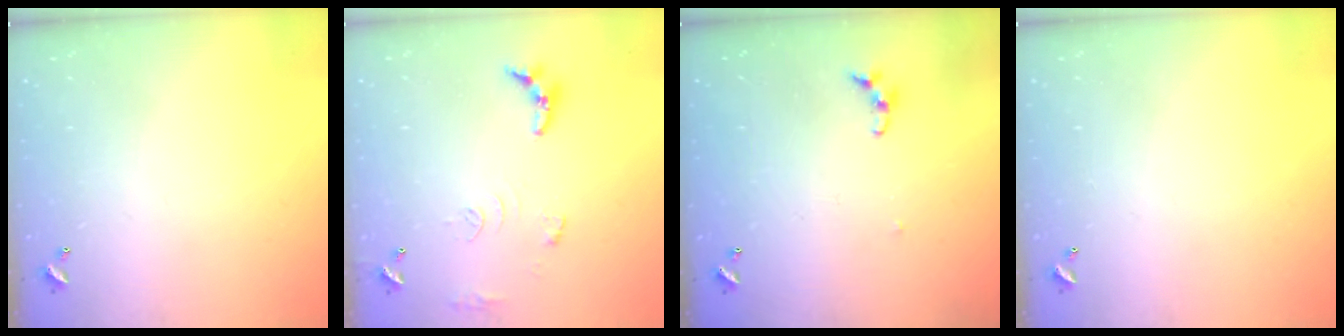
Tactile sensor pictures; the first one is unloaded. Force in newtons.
{"total": 10.1, "press": 10.0, "slide": 0.8}
{"total": 4.6, "press": 4.5, "slide": 0.7}
{"total": 0.0}